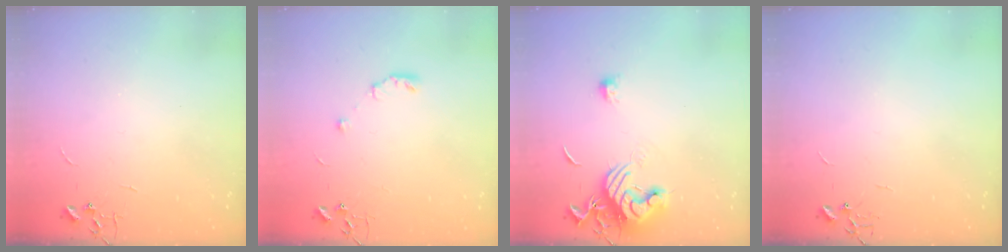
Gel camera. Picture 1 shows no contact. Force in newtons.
{"total": 5.7, "press": 5.7, "slide": 0.8}
{"total": 11.8, "press": 11.8, "slide": 0.9}
{"total": 0.0}